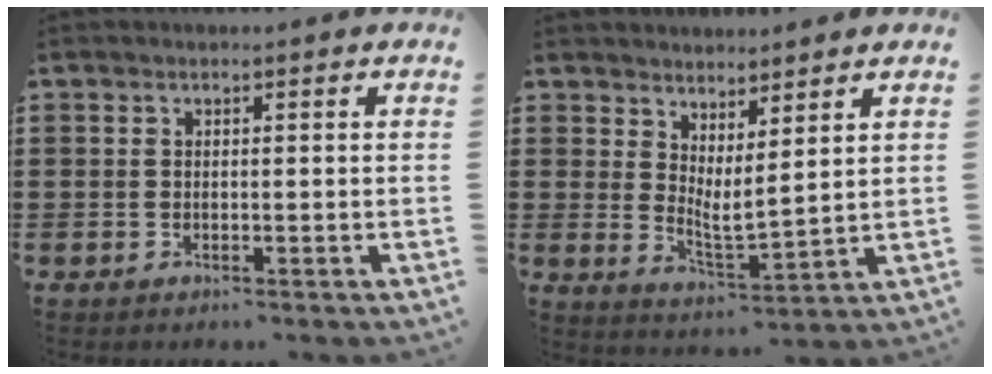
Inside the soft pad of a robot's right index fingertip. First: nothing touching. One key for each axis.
{"total": 3.3, "fx": 2.9, "fy": 0.2, "fz": 1.5, "tx": -0.043, "ty": -0.021, "tz": 0.052}